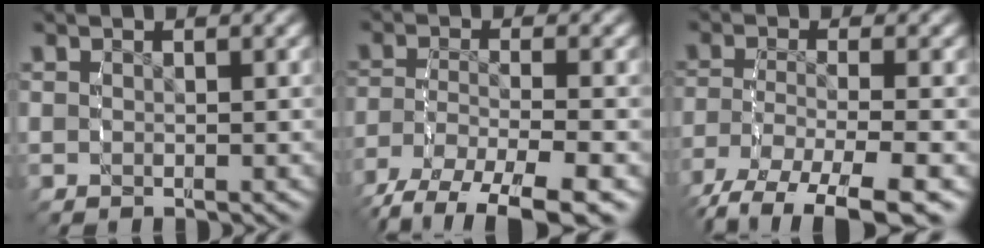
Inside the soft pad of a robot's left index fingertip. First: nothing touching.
{"total": 9.1, "force": [-6.1, 3.8, 5.6], "torque": [-0.101, -0.037, -0.070]}
{"total": 8.9, "force": [-5.8, 3.9, 5.6], "torque": [-0.109, -0.043, -0.063]}